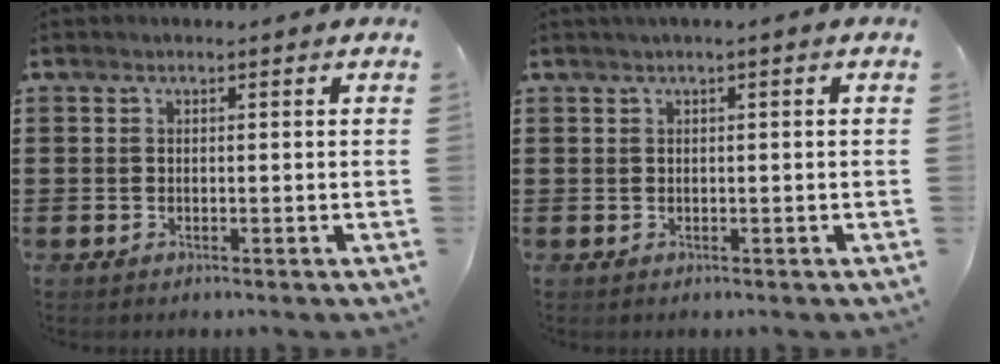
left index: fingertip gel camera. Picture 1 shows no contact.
{"total": 0.8, "force": [0.0, 0.0, 0.8], "torque": [-0.010, -0.003, 0.000]}